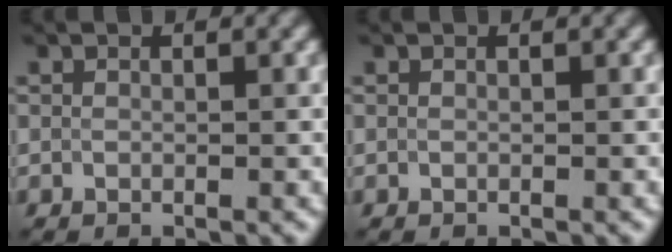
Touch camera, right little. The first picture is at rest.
{"total": 0.0}